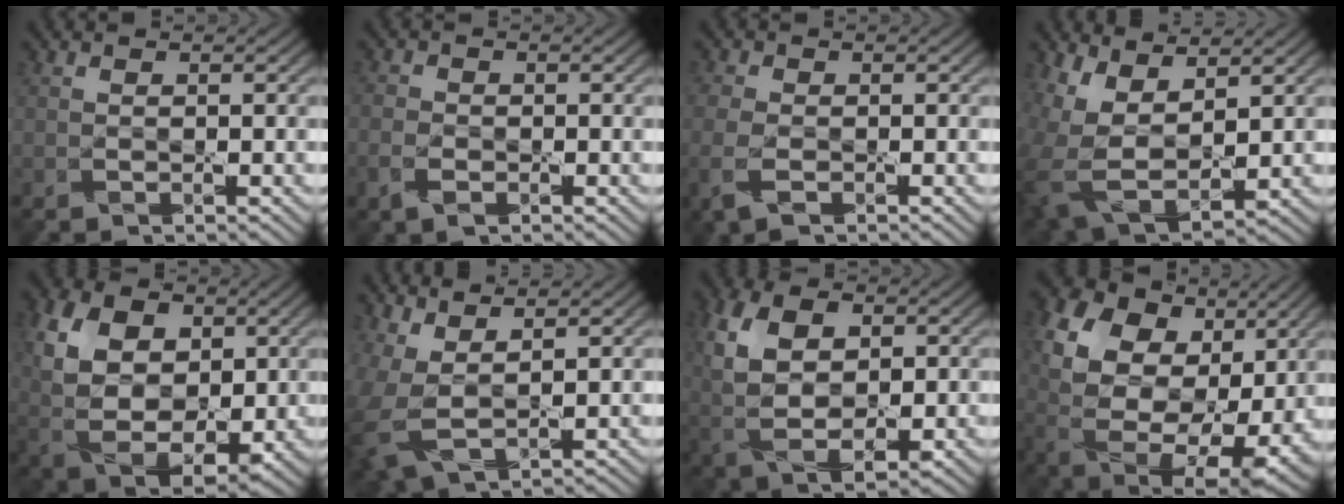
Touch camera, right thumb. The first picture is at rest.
{"total": 3.1, "force": [-1.5, 2.1, 1.9], "torque": [-0.048, -0.006, -0.035]}
{"total": 4.4, "force": [-1.6, 2.5, 3.2], "torque": [-0.093, -0.009, -0.038]}
{"total": 10.8, "force": [2.5, 6.6, 8.1], "torque": [-0.218, -0.029, 0.063]}
{"total": 12.9, "force": [2.4, 9.0, 8.9], "torque": [-0.209, -0.002, 0.044]}
{"total": 6.6, "force": [1.8, 3.7, 5.2], "torque": [-0.158, -0.013, 0.046]}
{"total": 10.6, "force": [1.3, 7.0, 7.9], "torque": [-0.192, -0.002, 0.023]}
{"total": 17.0, "force": [4.4, 11.8, 11.4], "torque": [-0.258, 0.012, 0.098]}